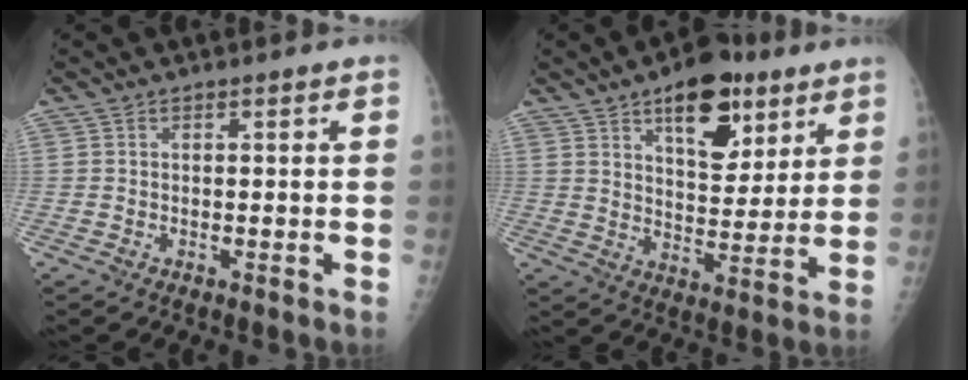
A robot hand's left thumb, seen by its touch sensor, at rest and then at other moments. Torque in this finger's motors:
{"motor_torque": [1.60, 1.45, 1.01, -0.99, 0.14]}